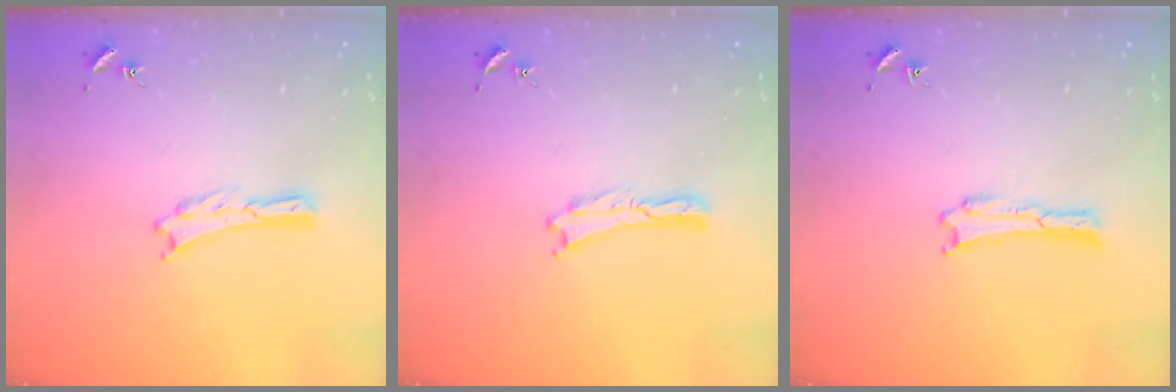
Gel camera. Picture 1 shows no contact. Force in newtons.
{"total": 0.0}
{"total": 0.0}